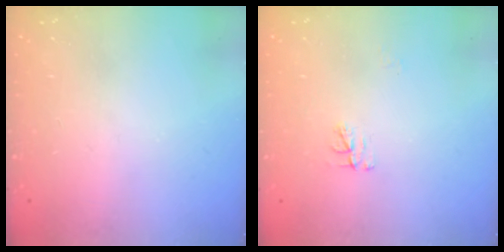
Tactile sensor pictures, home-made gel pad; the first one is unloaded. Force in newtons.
{"total": 3.9, "press": 3.9, "slide": 0.2}